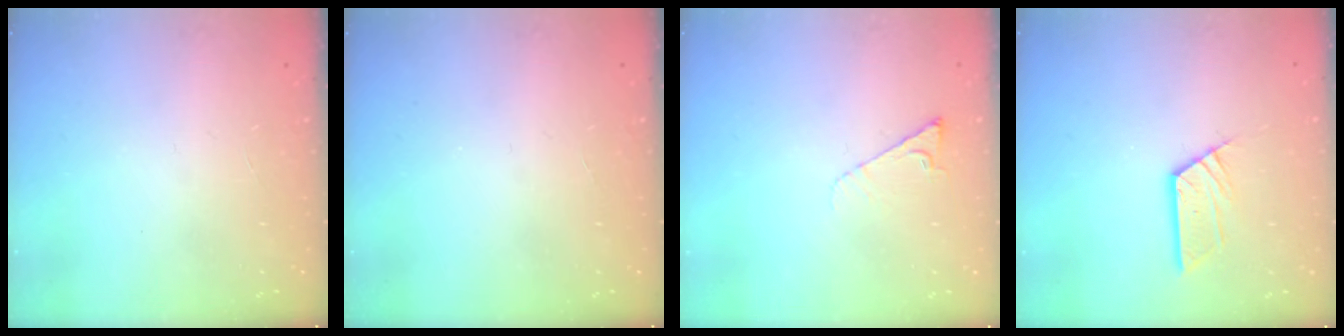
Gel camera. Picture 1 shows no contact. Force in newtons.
{"total": 0.0}
{"total": 3.3, "press": 3.2, "slide": 0.6}
{"total": 5.9, "press": 5.9, "slide": 0.2}